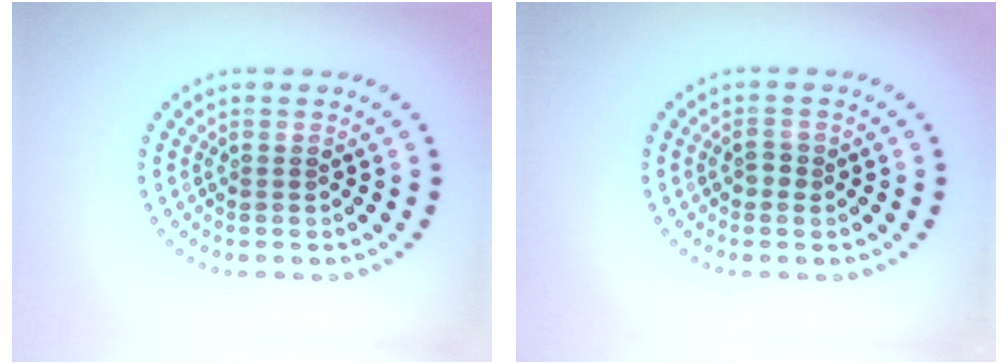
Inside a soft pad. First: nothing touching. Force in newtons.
{"total": 1.2, "press": 1.1, "slide": 0.4}